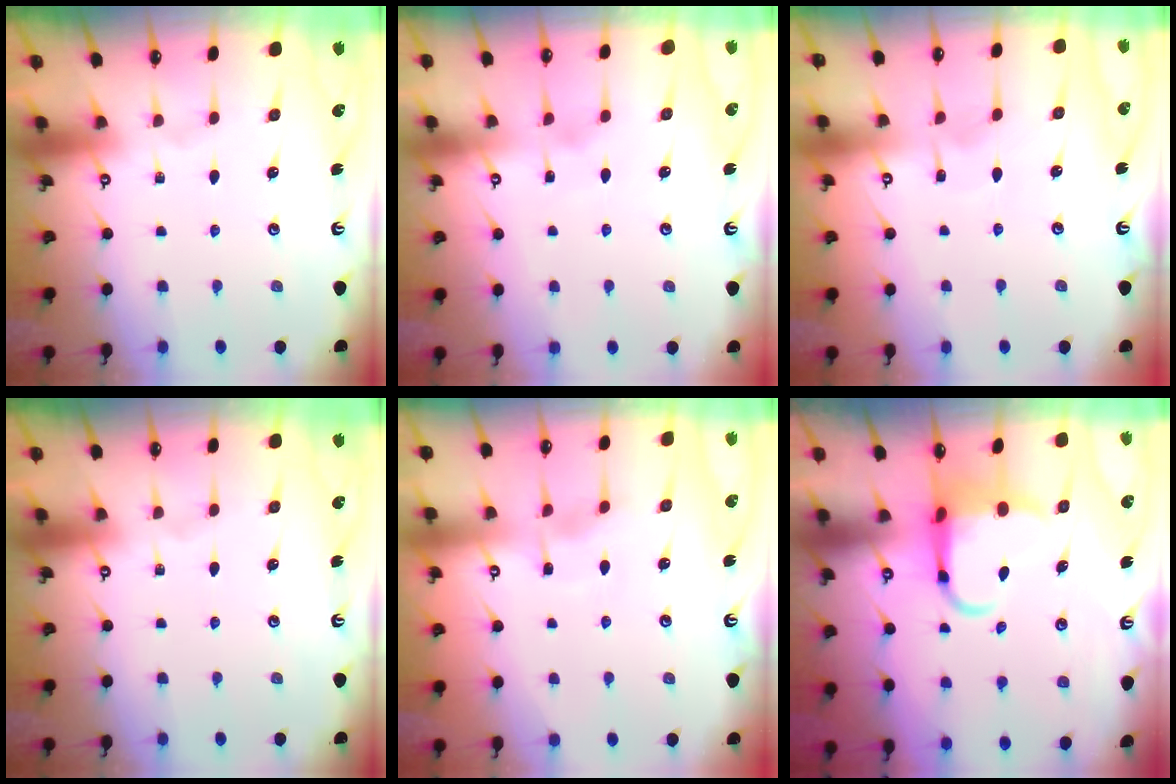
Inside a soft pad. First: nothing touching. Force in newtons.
{"total": 1.8, "press": 1.8, "slide": 0.3}
{"total": 4.5, "press": 4.5, "slide": 0.4}
{"total": 0.0}
{"total": 2.9, "press": 2.9, "slide": 0.4}
{"total": 6.9, "press": 6.6, "slide": 1.8}